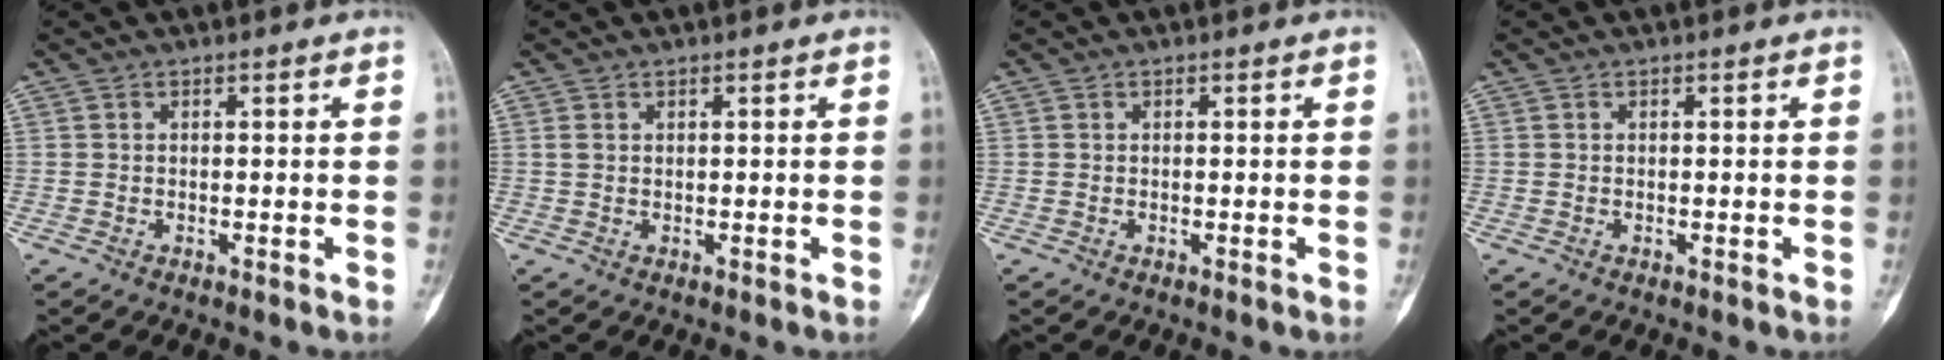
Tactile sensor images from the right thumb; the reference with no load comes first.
{"total": 0.7, "force": [0.4, 0.3, 0.5], "torque": [-0.015, 0.008, 0.011]}
{"total": 0.0}
{"total": 0.0}